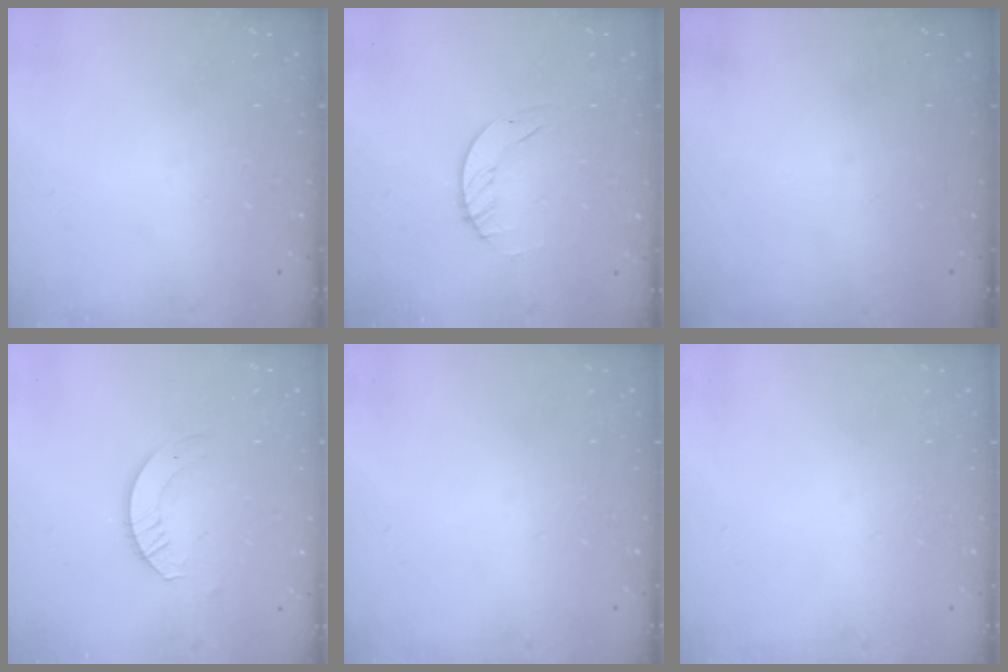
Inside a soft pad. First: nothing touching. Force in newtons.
{"total": 1.9, "press": 1.9, "slide": 0.2}
{"total": 0.0}
{"total": 3.8, "press": 3.8, "slide": 0.4}
{"total": 0.0}
{"total": 0.0}